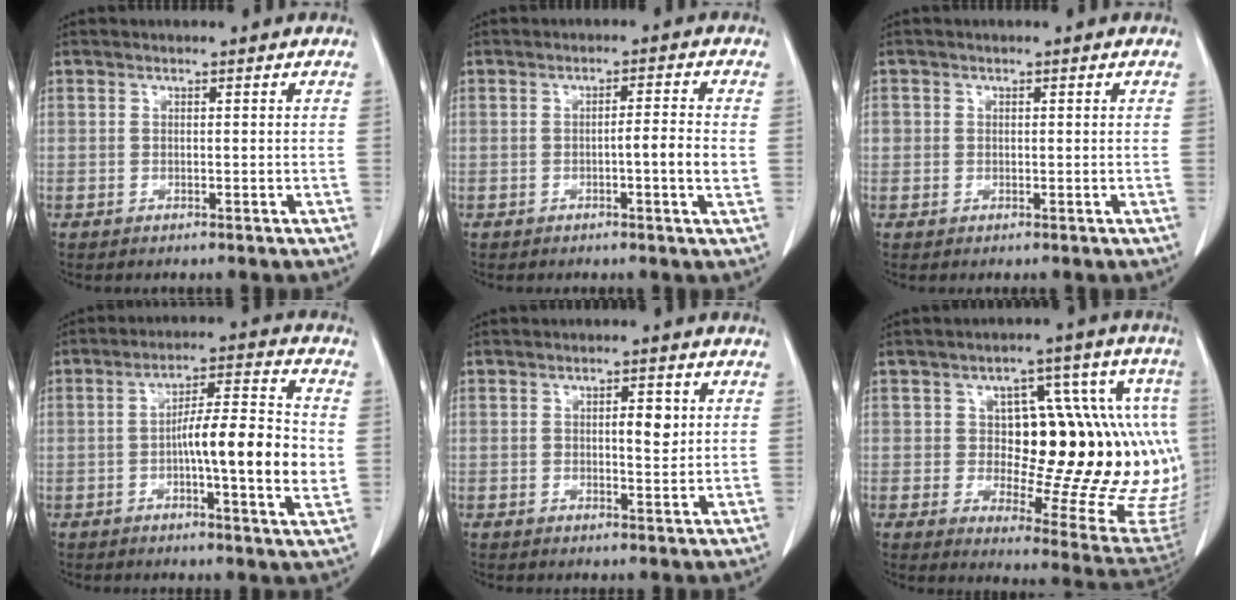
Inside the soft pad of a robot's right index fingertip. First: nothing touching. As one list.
[{"total": 3.9, "force": [-0.7, -0.2, 3.9], "torque": [-0.058, 0.000, -0.011]}, {"total": 1.2, "force": [0.1, 1.2, 0.2], "torque": [0.006, 0.004, 0.001]}, {"total": 12.9, "force": [-1.4, 1.3, 12.8], "torque": [-0.197, 0.006, -0.027]}, {"total": 3.6, "force": [0.7, 1.3, 3.3], "torque": [-0.047, -0.001, 0.009]}, {"total": 23.9, "force": [1.8, 7.7, 22.5], "torque": [-0.217, 0.036, 0.044]}]